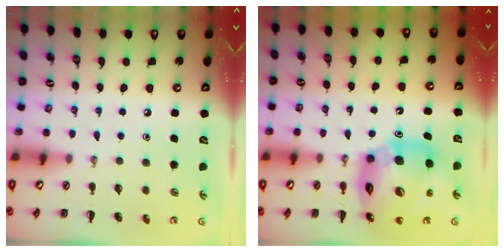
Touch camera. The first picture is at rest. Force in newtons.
{"total": 17.5, "press": 16.7, "slide": 5.1}